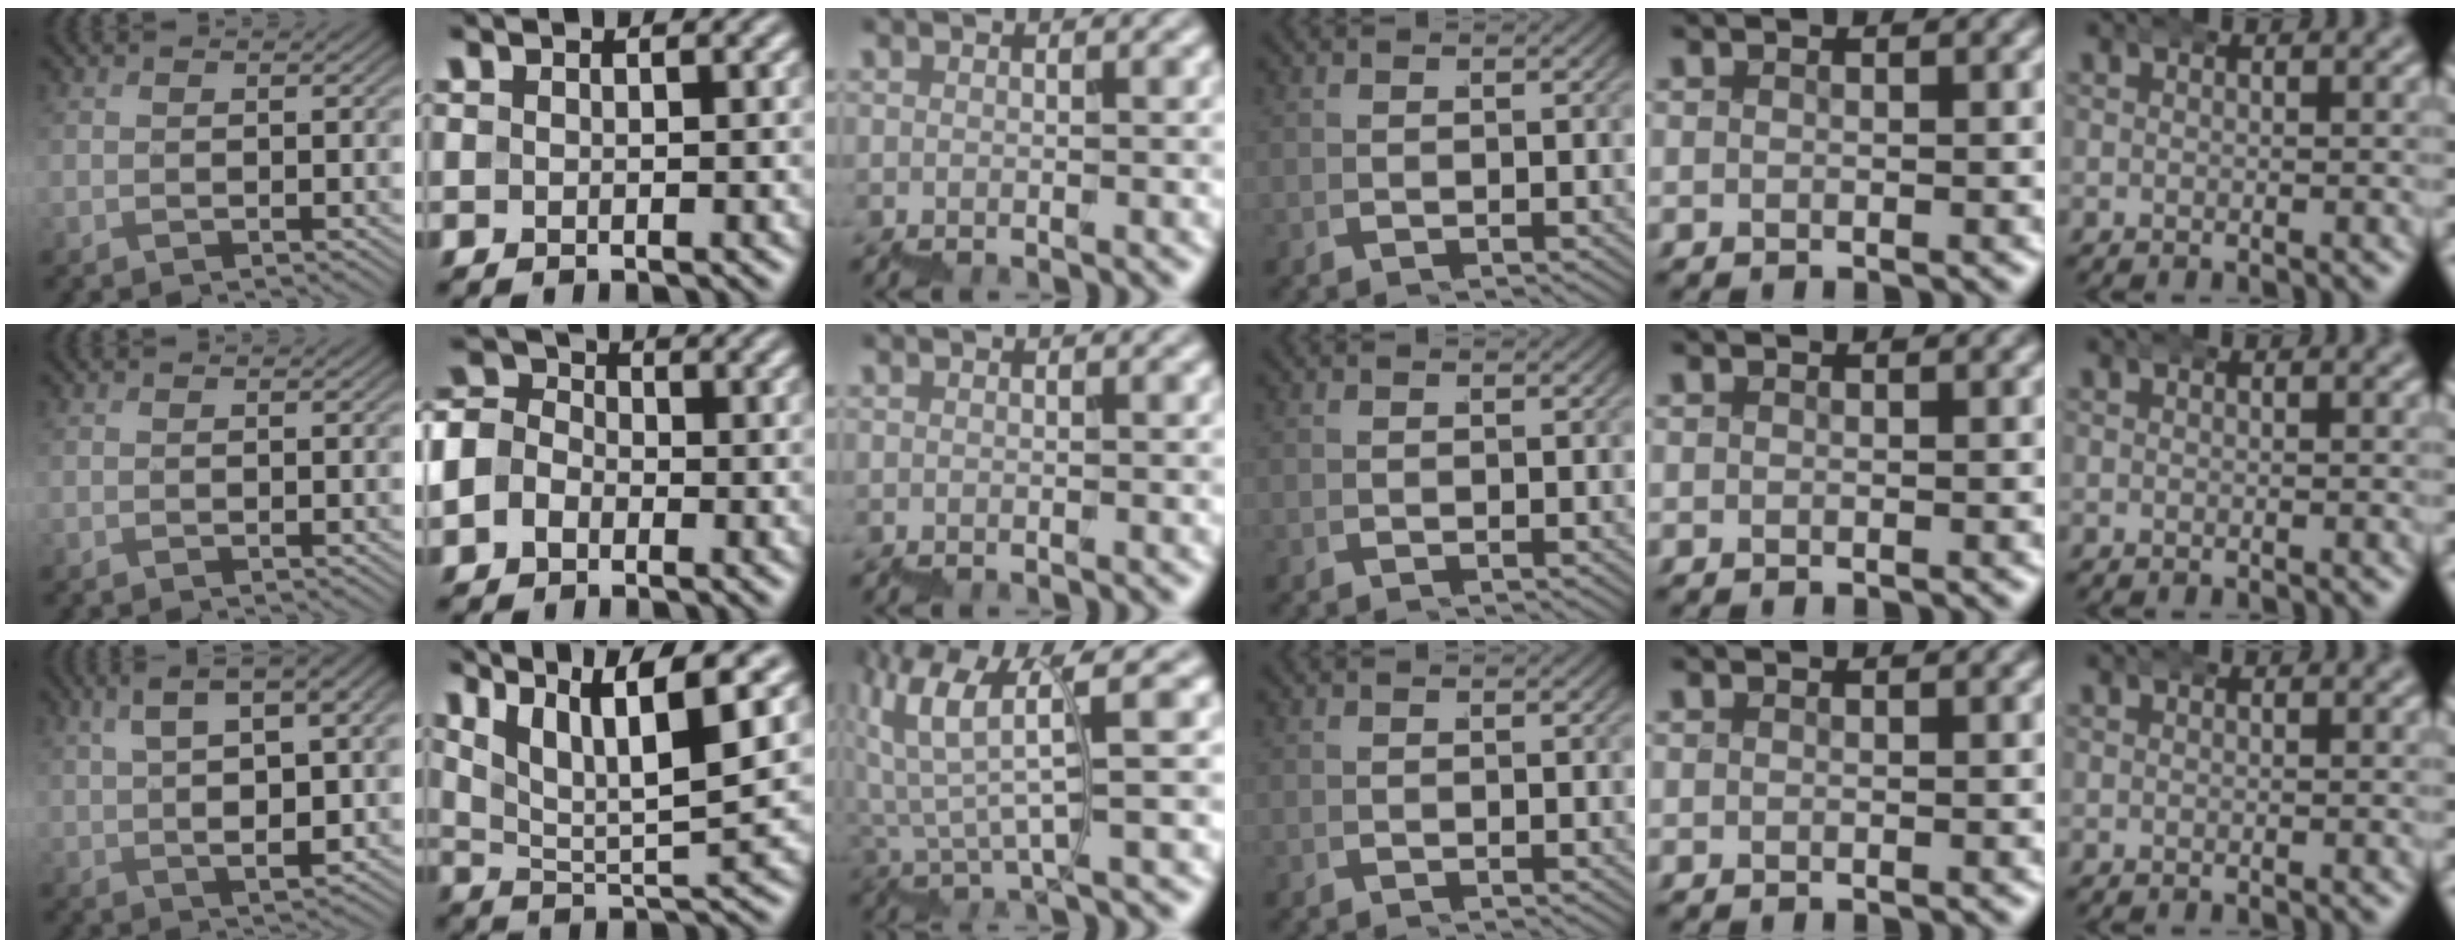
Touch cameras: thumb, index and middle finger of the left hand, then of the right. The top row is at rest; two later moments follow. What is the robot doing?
{"motion": "wrap", "object": "bubble wrap"}